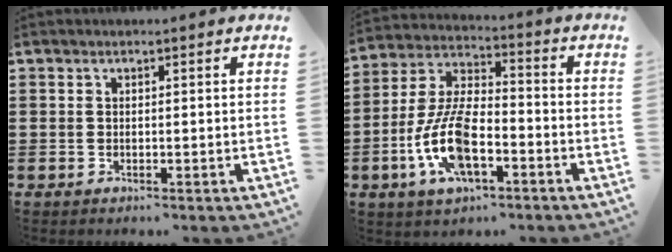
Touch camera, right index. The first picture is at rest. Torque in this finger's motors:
{"motor_torque": [2.14, 0.00, 1.05, 0.21]}